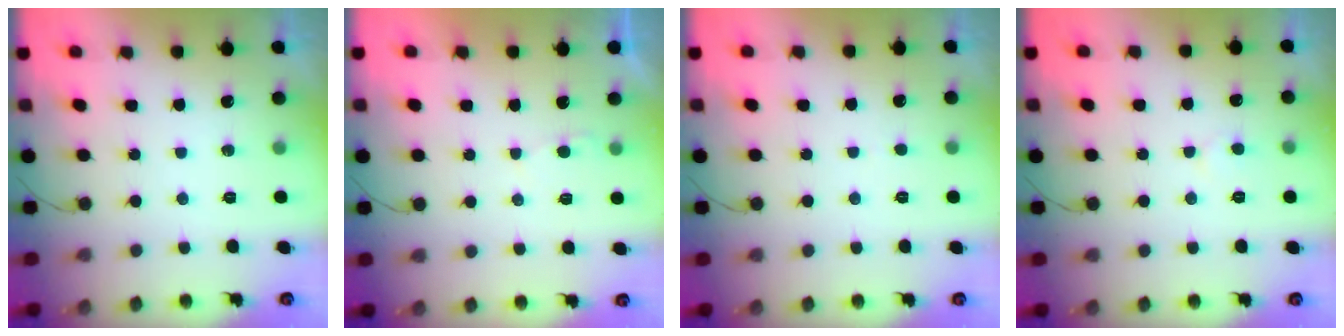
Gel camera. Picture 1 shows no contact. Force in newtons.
{"total": 2.2, "press": 2.2, "slide": 0.2}
{"total": 0.5, "press": 0.5, "slide": 0.1}
{"total": 2.4, "press": 2.4, "slide": 0.2}